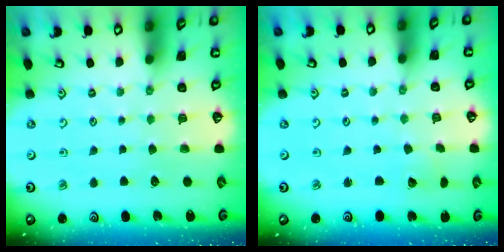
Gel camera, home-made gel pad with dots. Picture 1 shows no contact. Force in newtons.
{"total": 1.9, "press": 1.9, "slide": 0.0}